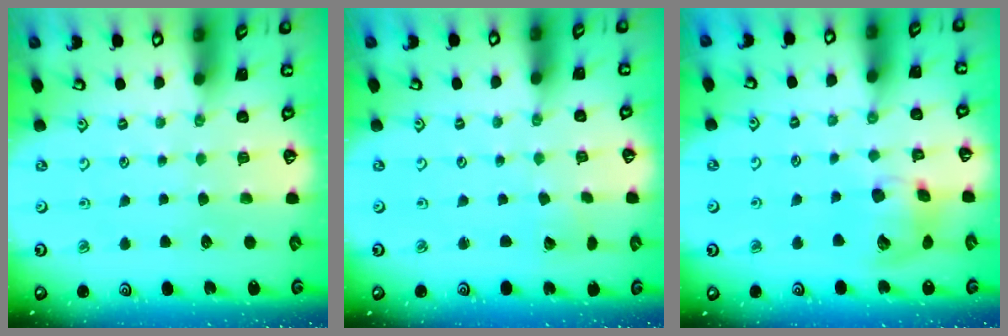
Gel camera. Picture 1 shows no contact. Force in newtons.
{"total": 1.9, "press": 1.9, "slide": 0.0}
{"total": 13.3, "press": 13.1, "slide": 2.1}